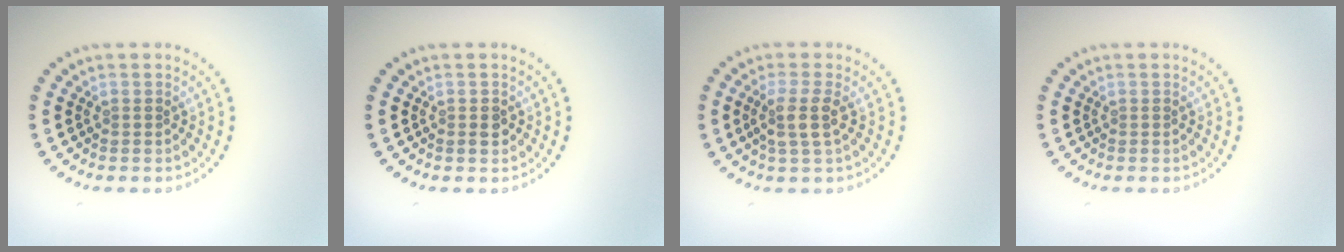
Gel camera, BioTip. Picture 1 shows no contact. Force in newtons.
{"total": 1.2, "press": 1.1, "slide": 0.4}
{"total": 2.4, "press": 2.0, "slide": 1.3}
{"total": 0.0}